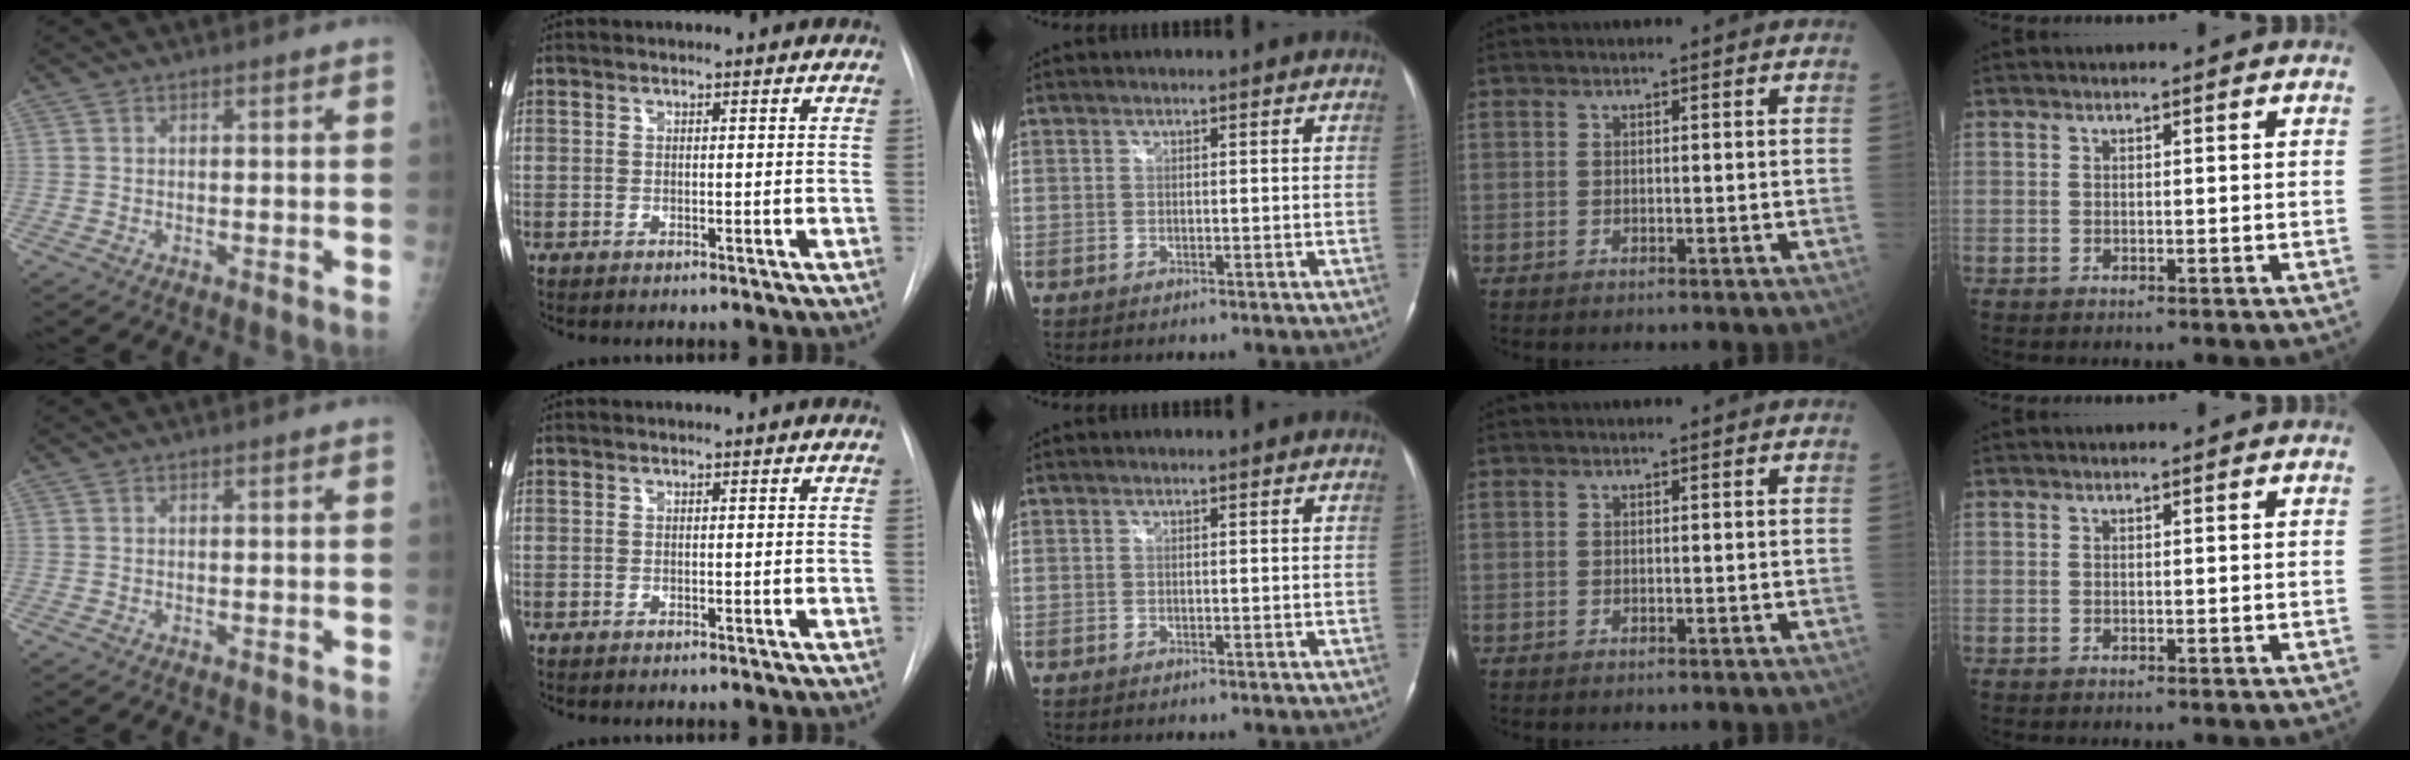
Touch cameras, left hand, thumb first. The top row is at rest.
{}